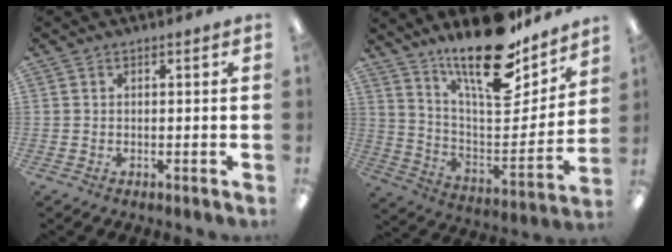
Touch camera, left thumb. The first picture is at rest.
{"total": 22.1, "force": [16.8, 6.8, 12.6], "torque": [-0.197, -0.121, 0.284]}